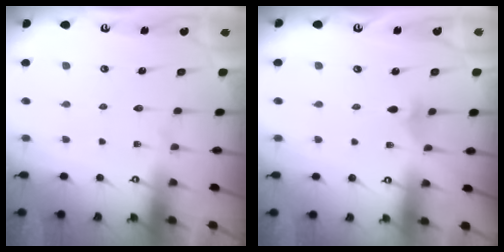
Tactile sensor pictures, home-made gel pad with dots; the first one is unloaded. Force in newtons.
{"total": 2.2, "press": 2.2, "slide": 0.6}